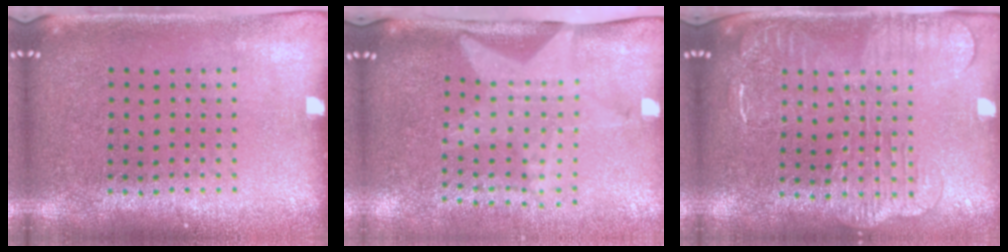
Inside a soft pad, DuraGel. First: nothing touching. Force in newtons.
{"total": 2.1, "press": 1.6, "slide": 1.3}
{"total": 2.1, "press": 1.9, "slide": 0.9}